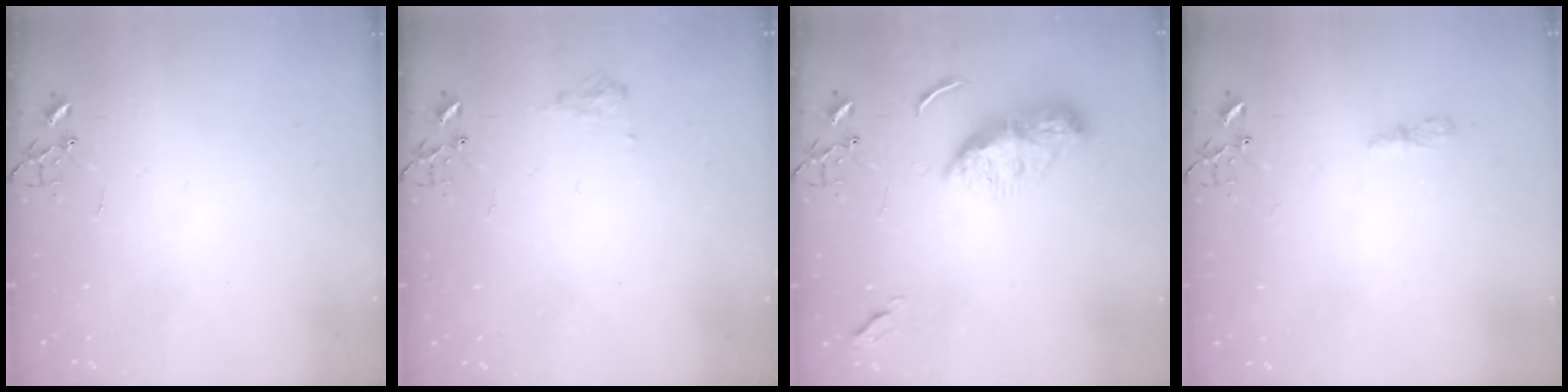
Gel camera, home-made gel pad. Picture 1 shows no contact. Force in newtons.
{"total": 6.9, "press": 6.8, "slide": 1.0}
{"total": 10.4, "press": 10.3, "slide": 0.7}
{"total": 4.0, "press": 4.0, "slide": 0.5}